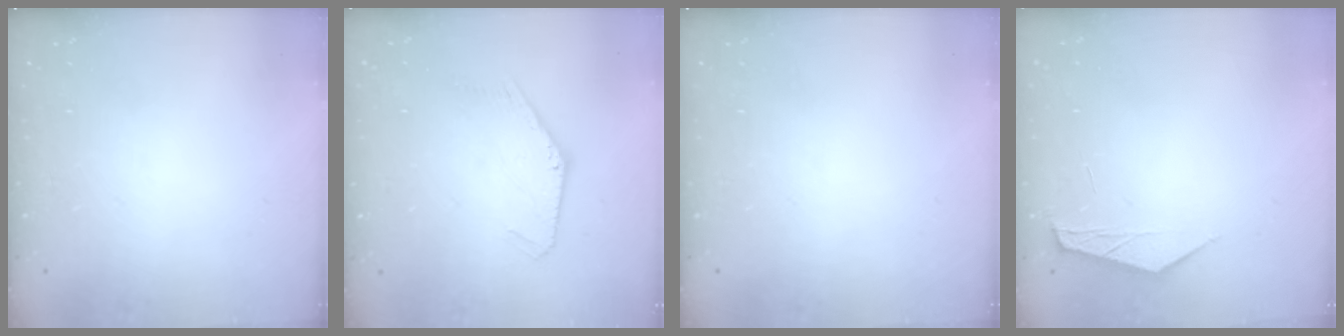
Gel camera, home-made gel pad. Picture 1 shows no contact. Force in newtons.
{"total": 1.1, "press": 1.1, "slide": 0.0}
{"total": 0.0}
{"total": 2.7, "press": 2.7, "slide": 0.4}